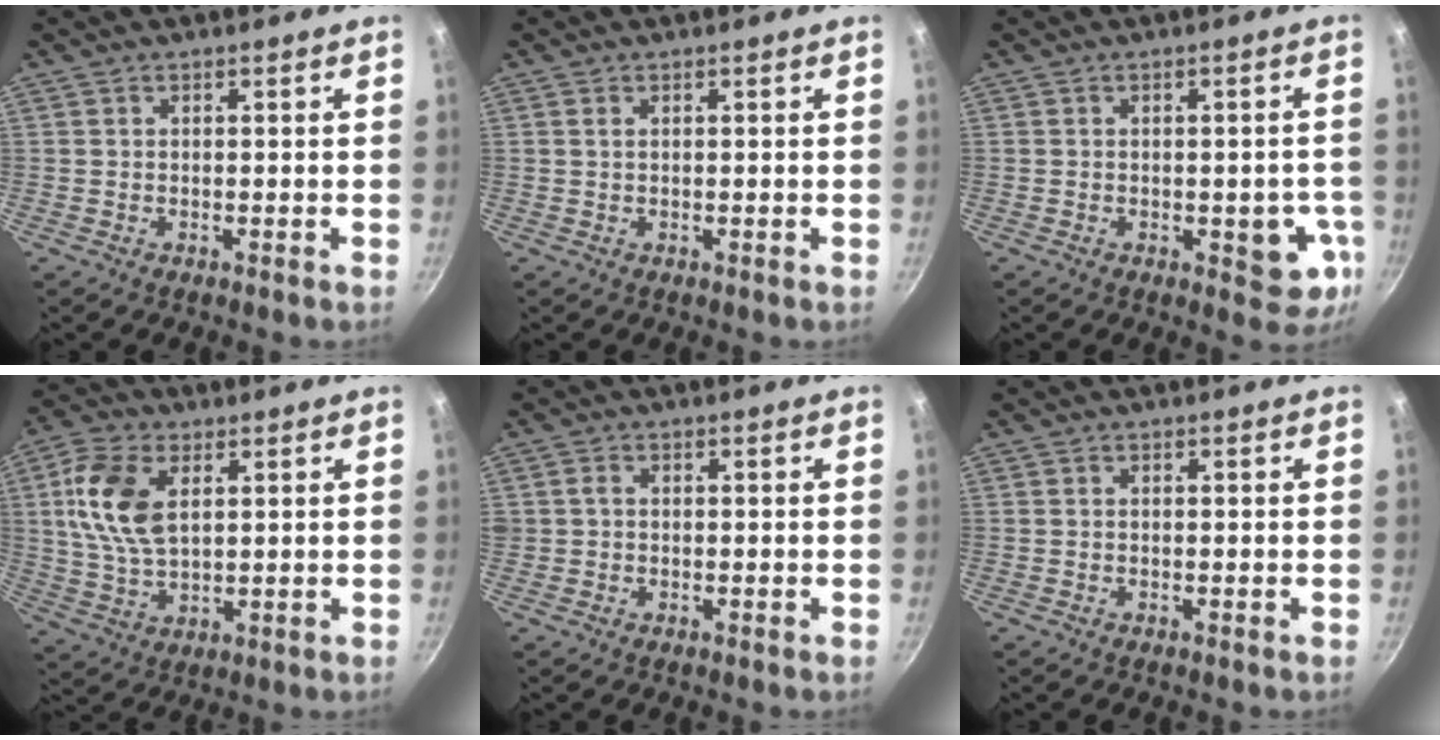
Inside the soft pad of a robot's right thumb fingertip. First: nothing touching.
{"total": 0.6, "force": [0.3, 0.3, 0.5], "torque": [-0.010, 0.001, 0.004]}
{"total": 7.8, "force": [-2.0, 3.9, 6.5], "torque": [-0.041, 0.002, -0.024]}
{"total": 12.1, "force": [3.2, 6.9, 9.4], "torque": [-0.179, -0.003, 0.062]}
{"total": 1.4, "force": [0.0, 1.2, 0.6], "torque": [-0.007, 0.010, 0.000]}
{"total": 0.0}